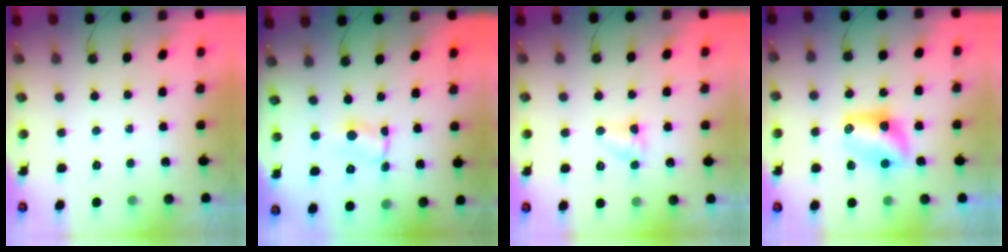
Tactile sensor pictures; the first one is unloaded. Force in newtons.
{"total": 0.8, "press": 0.6, "slide": 0.5}
{"total": 3.9, "press": 3.9, "slide": 0.4}
{"total": 7.1, "press": 7.1, "slide": 0.6}